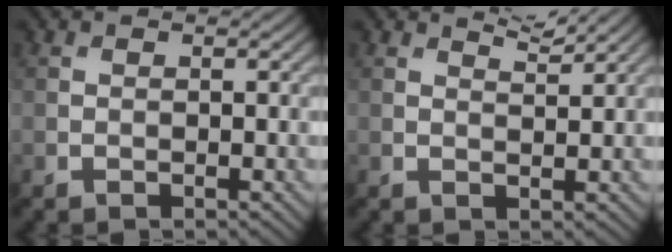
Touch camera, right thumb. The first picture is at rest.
{"total": 2.0, "force": [1.8, 0.1, 0.9], "torque": [-0.021, 0.001, 0.034]}